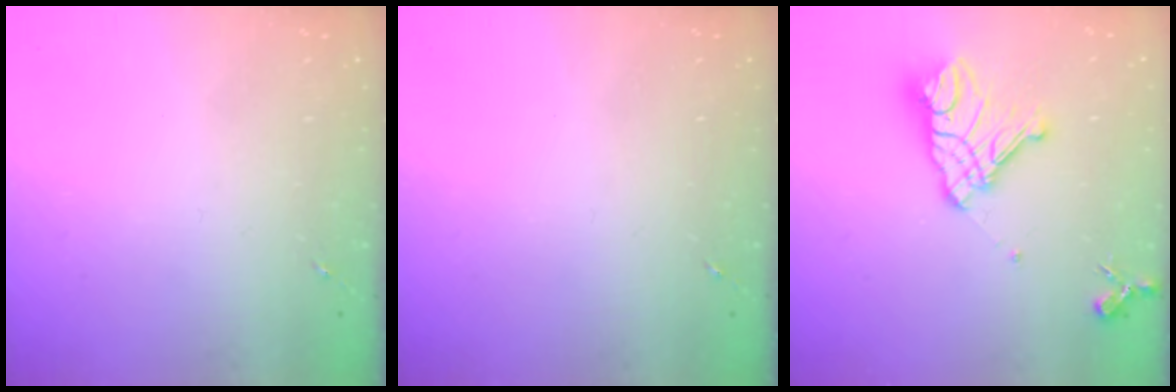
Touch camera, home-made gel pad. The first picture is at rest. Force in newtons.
{"total": 0.0}
{"total": 15.8, "press": 15.7, "slide": 1.7}